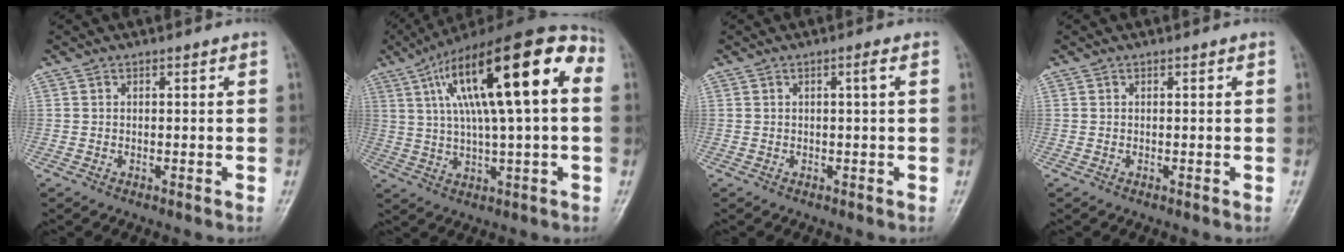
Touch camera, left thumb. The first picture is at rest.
{"total": 24.3, "force": [5.7, 7.0, 22.6], "torque": [-0.365, 0.033, 0.083]}
{"total": 1.2, "force": [0.2, -0.2, 1.2], "torque": [-0.025, 0.001, 0.003]}
{"total": 0.0}